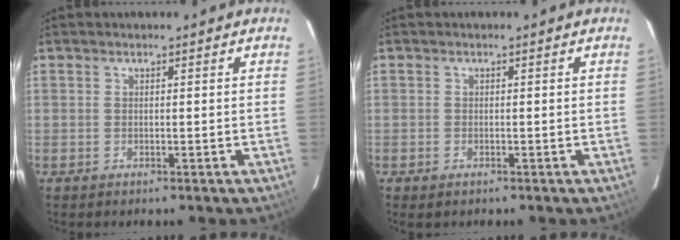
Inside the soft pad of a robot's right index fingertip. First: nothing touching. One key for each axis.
{"total": 1.1, "fx": -0.8, "fy": 0.7, "fz": 0.4, "tx": -0.008, "ty": -0.002, "tz": -0.014}